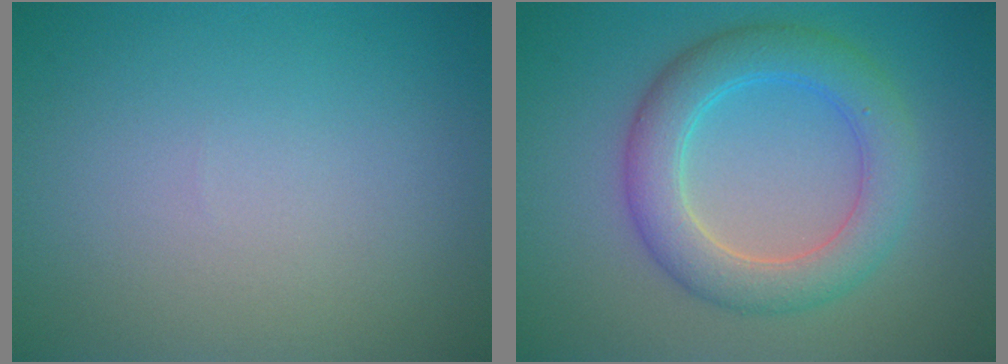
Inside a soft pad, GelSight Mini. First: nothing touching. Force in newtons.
{"total": 4.2, "press": 4.2, "slide": 0.3}